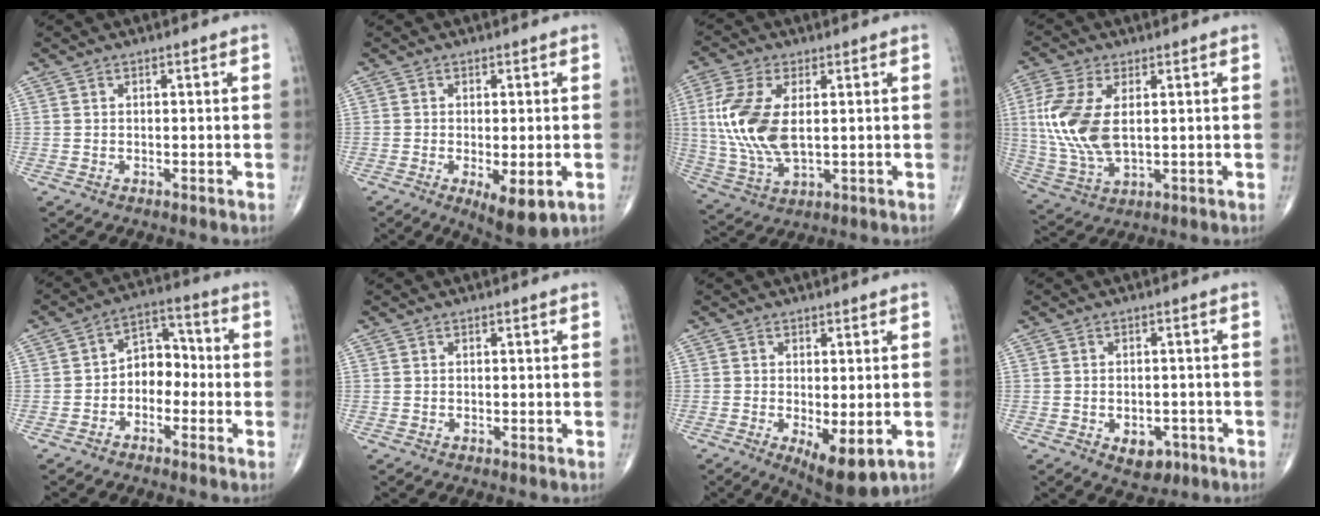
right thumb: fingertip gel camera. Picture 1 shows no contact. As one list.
[{"total": 7.7, "force": [-2.6, 2.8, 6.7], "torque": [-0.099, -0.017, -0.032]}, {"total": 13.4, "force": [1.6, 6.8, 11.5], "torque": [-0.259, -0.008, 0.039]}, {"total": 13.1, "force": [1.8, 6.9, 11.0], "torque": [-0.251, -0.007, 0.043]}, {"total": 7.2, "force": [-1.8, 5.3, 4.5], "torque": [-0.038, 0.041, -0.047]}, {"total": 0.0}, {"total": 8.2, "force": [-2.2, 3.1, 7.3], "torque": [-0.110, -0.022, -0.026]}, {"total": 5.1, "force": [-2.1, 3.4, 3.2], "torque": [-0.026, 0.010, -0.020]}]